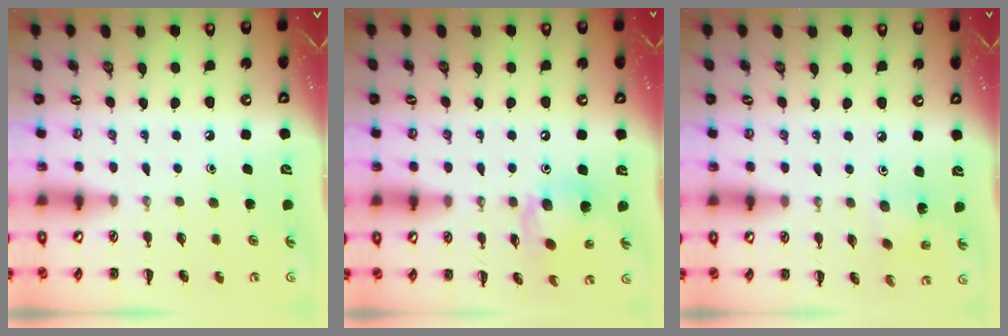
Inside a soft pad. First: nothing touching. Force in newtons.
{"total": 13.4, "press": 12.9, "slide": 3.5}
{"total": 1.8, "press": 1.7, "slide": 0.8}